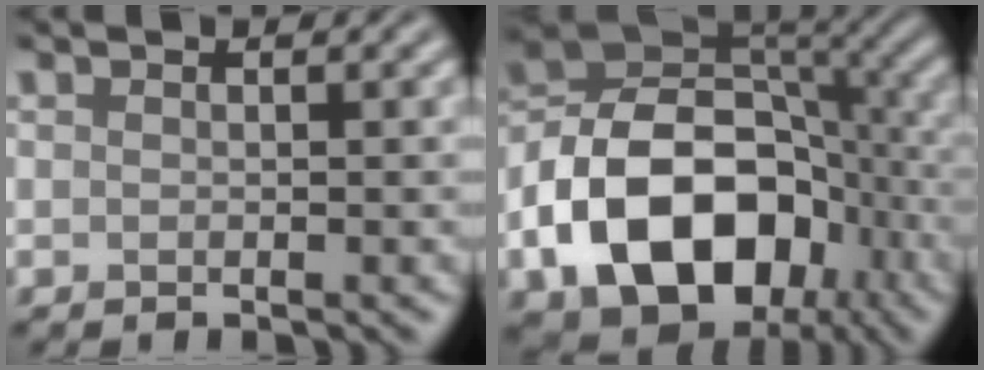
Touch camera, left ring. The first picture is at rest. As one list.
[{"total": 13.9, "force": [-5.1, 9.7, 8.6], "torque": [-0.155, -0.003, -0.096]}]